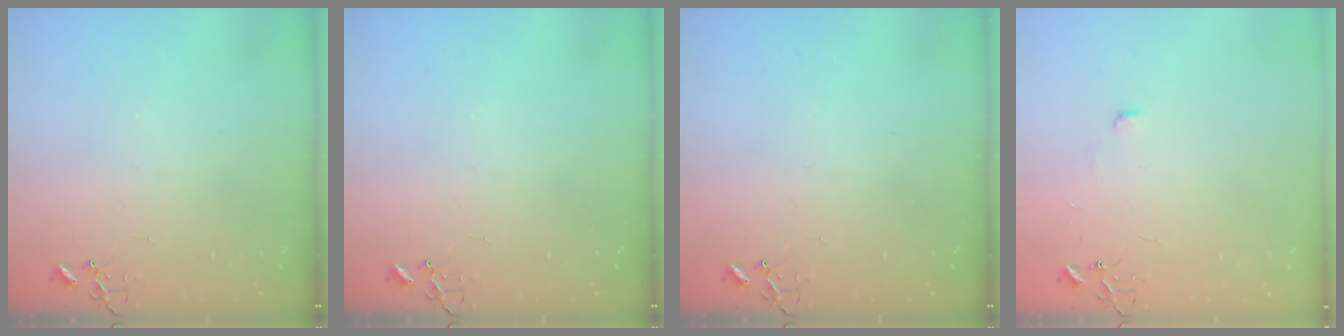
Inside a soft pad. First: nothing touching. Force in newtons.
{"total": 0.0}
{"total": 0.0}
{"total": 4.4, "press": 4.3, "slide": 0.5}